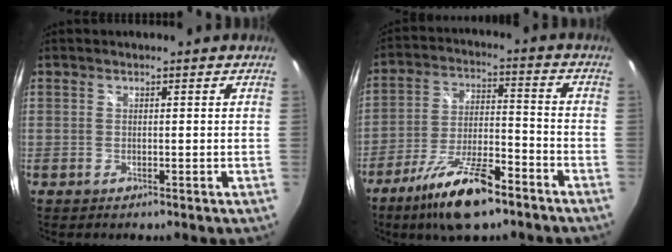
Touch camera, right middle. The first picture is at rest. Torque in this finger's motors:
{"motor_torque": [1.78, -0.36, 0.47, 0.11]}